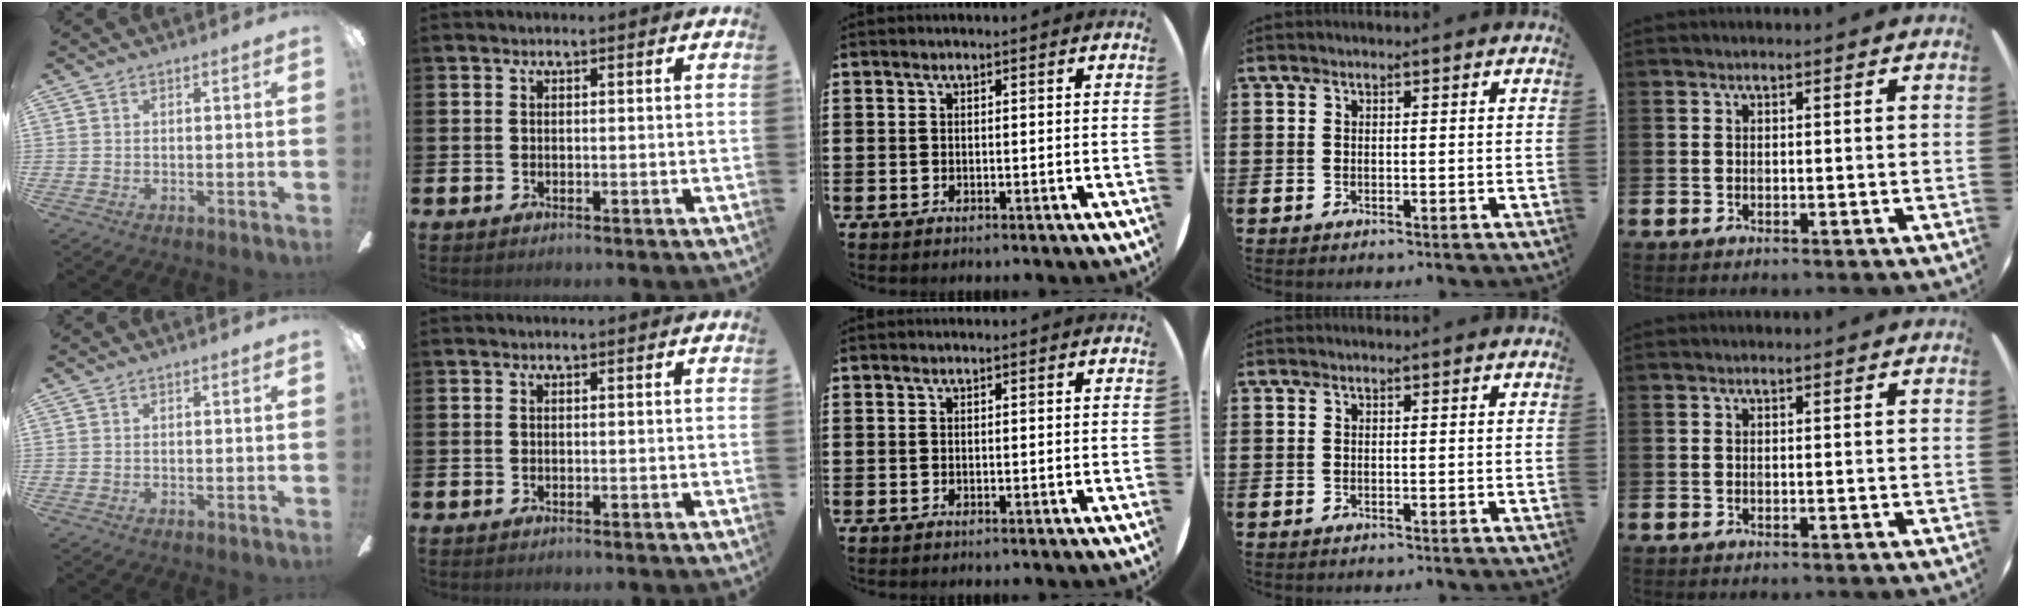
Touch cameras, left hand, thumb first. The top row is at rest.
{}